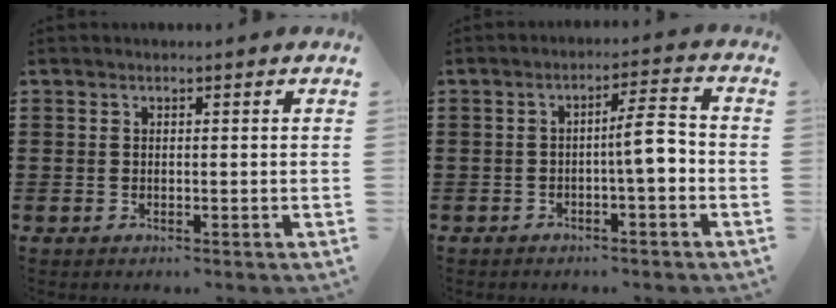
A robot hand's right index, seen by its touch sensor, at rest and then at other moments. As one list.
[{"total": 5.6, "force": [-1.0, 1.1, 5.4], "torque": [-0.088, 0.006, -0.023]}]